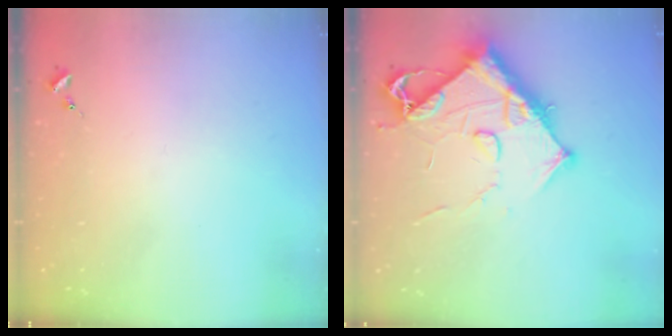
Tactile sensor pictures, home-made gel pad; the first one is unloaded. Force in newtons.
{"total": 13.1, "press": 13.1, "slide": 1.4}